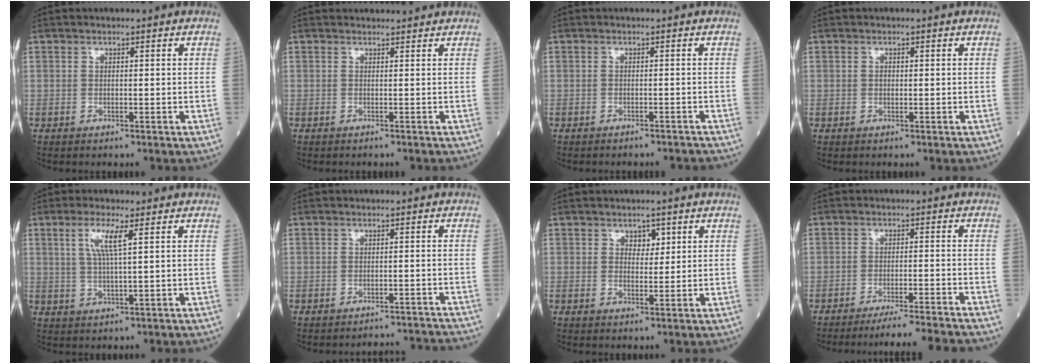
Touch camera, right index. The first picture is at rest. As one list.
[{"total": 1.8, "force": [1.5, 0.6, 0.9], "torque": [-0.031, 0.013, 0.012]}, {"total": 3.7, "force": [-3.7, 0.6, 0.4], "torque": [-0.006, -0.009, -0.041]}, {"total": 0.5, "force": [0.0, 0.4, 0.3], "torque": [-0.008, 0.002, -0.001]}, {"total": 4.8, "force": [1.8, 0.0, 4.4], "torque": [-0.092, 0.002, 0.038]}, {"total": 7.7, "force": [-7.7, 0.3, 0.4], "torque": [0.005, 0.006, -0.083]}, {"total": 2.2, "force": [1.2, 1.4, 1.2], "torque": [-0.010, 0.000, 0.018]}, {"total": 9.0, "force": [-8.5, -1.9, 2.4], "torque": [-0.014, -0.013, -0.128]}]